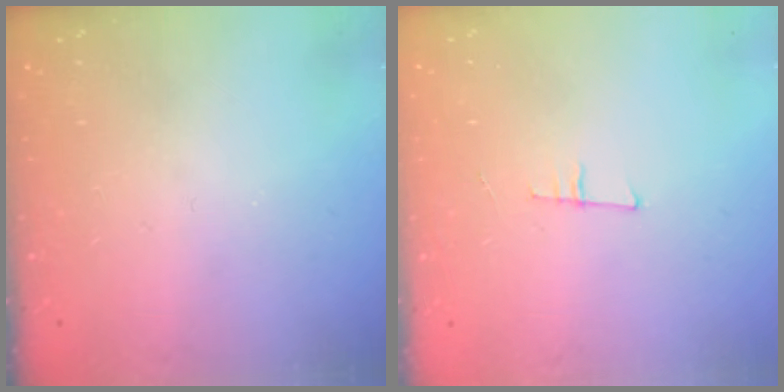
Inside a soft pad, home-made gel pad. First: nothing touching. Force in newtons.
{"total": 6.6, "press": 5.9, "slide": 2.9}